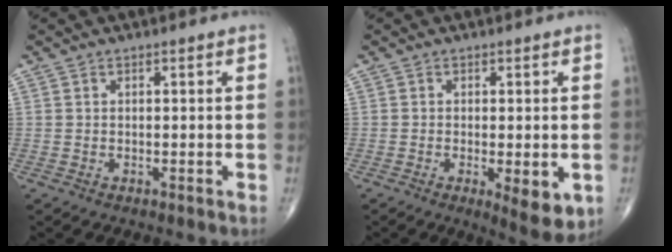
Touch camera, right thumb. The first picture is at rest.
{"total": 7.1, "force": [-2.0, 2.3, 6.4], "torque": [-0.084, -0.016, -0.026]}